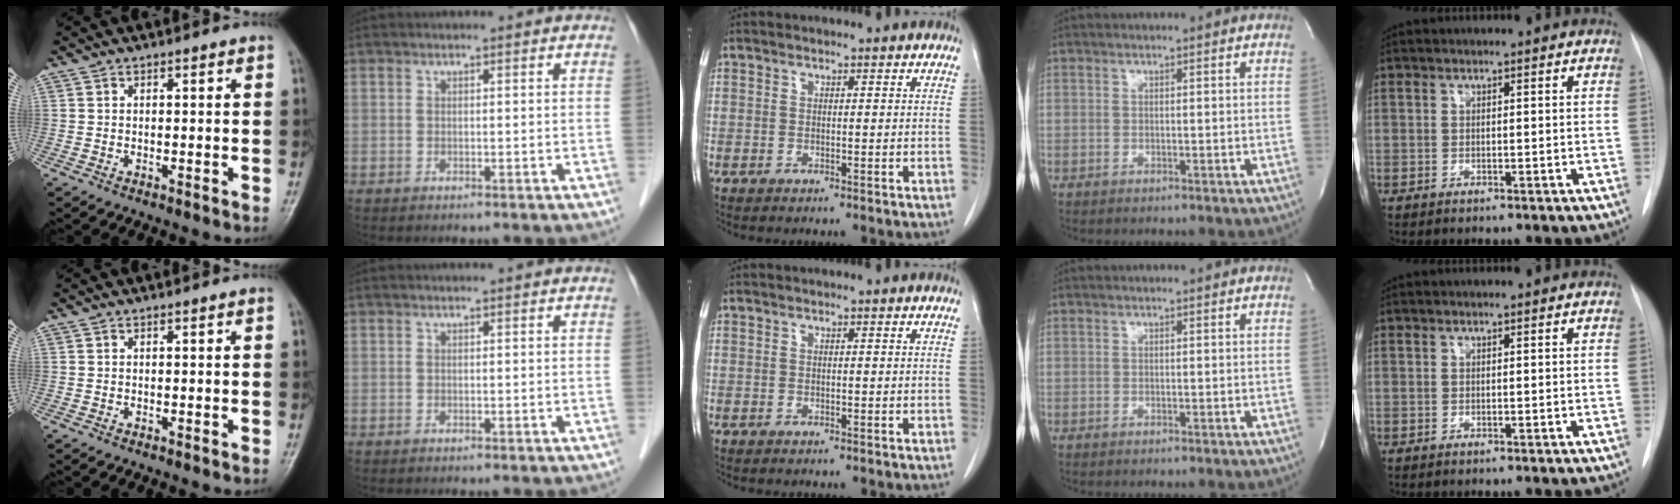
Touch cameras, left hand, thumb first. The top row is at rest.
{}